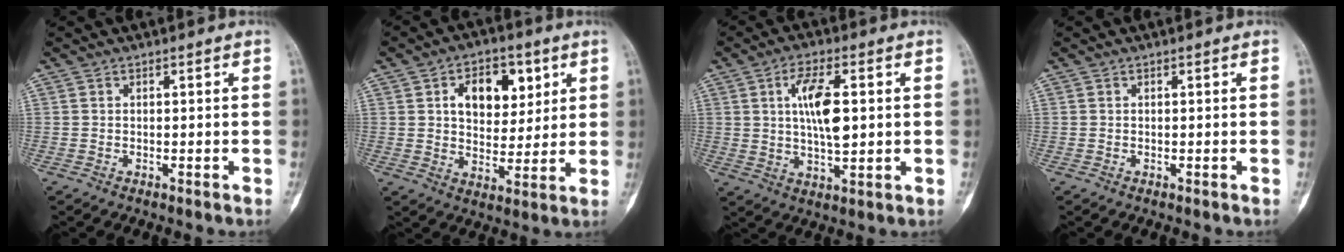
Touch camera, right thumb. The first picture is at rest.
{"total": 11.7, "force": [4.2, 7.6, 7.8], "torque": [-0.070, -0.013, 0.065]}
{"total": 10.0, "force": [1.8, 4.0, 9.0], "torque": [-0.152, -0.004, 0.031]}
{"total": 0.0}